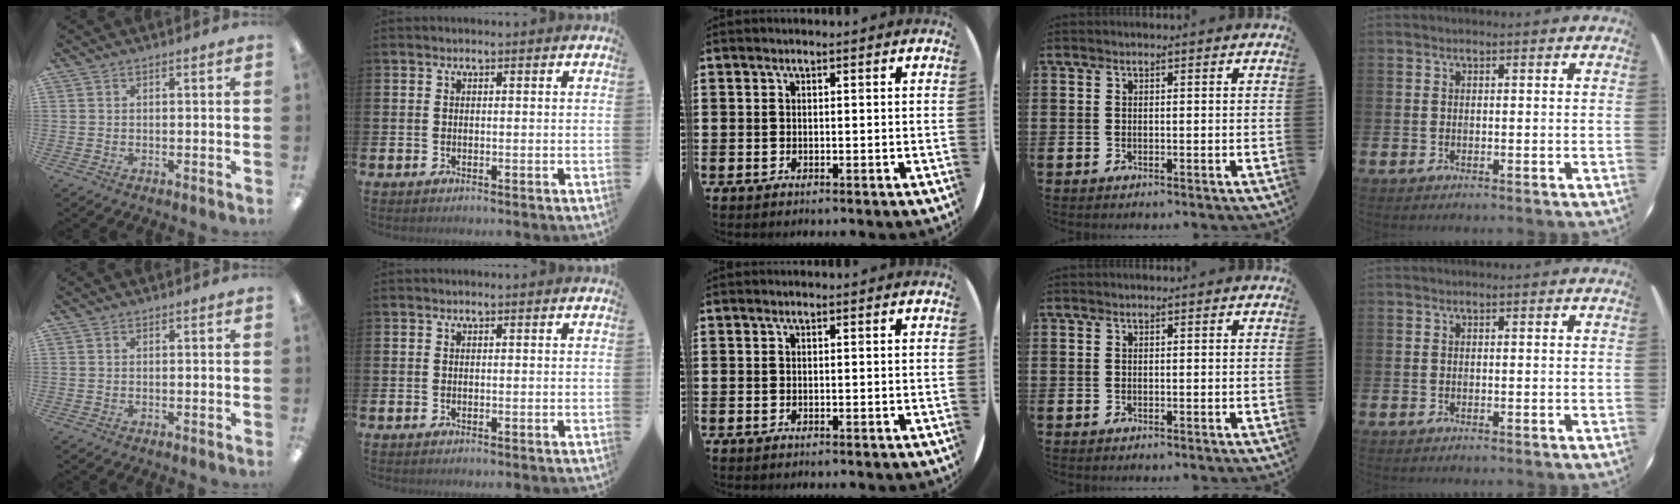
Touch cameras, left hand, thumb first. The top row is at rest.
{}